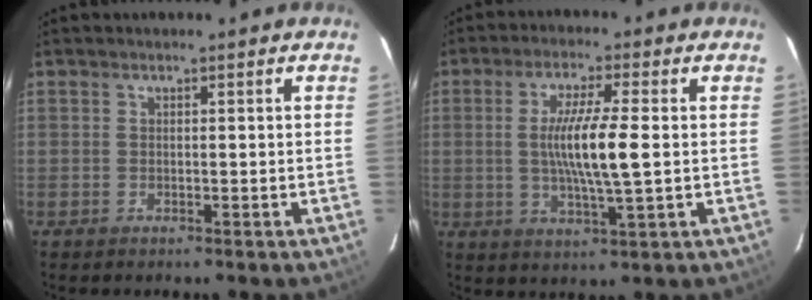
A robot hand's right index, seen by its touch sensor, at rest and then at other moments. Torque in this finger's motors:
{"motor_torque": [1.27, -0.04, 0.87, 0.21]}